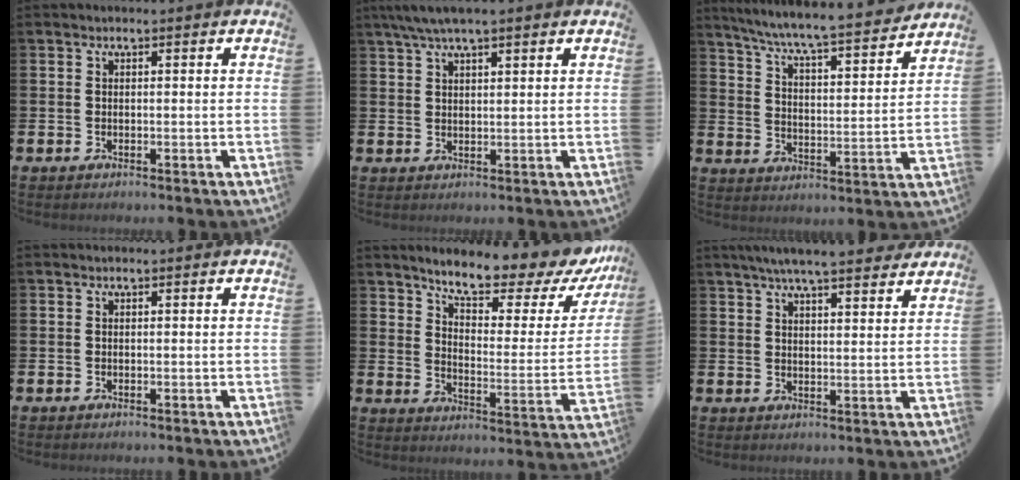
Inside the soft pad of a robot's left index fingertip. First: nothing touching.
{"total": 4.3, "force": [3.4, 0.8, 2.5], "torque": [-0.064, 0.005, 0.064]}
{"total": 7.6, "force": [7.1, 0.2, 2.7], "torque": [-0.086, -0.054, 0.120]}
{"total": 0.0}
{"total": 9.3, "force": [8.1, 2.0, 3.9], "torque": [-0.094, -0.060, 0.133]}
{"total": 6.3, "force": [5.8, 0.4, 2.2], "torque": [-0.050, -0.023, 0.103]}